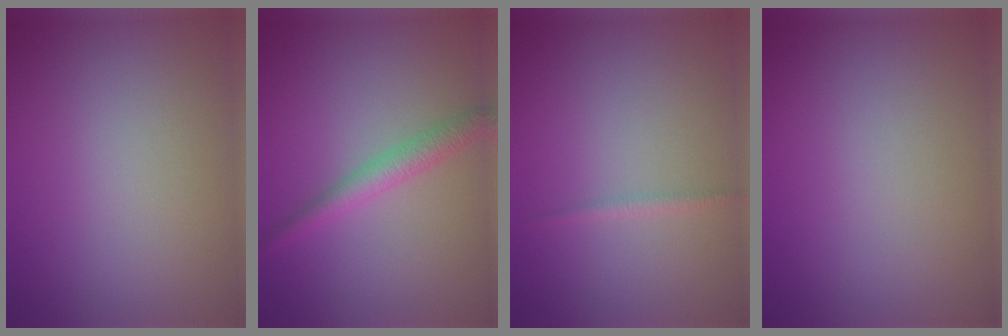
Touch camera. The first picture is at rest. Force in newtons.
{"total": 2.7, "press": 2.7, "slide": 0.1}
{"total": 0.7, "press": 0.7, "slide": 0.0}
{"total": 0.0}